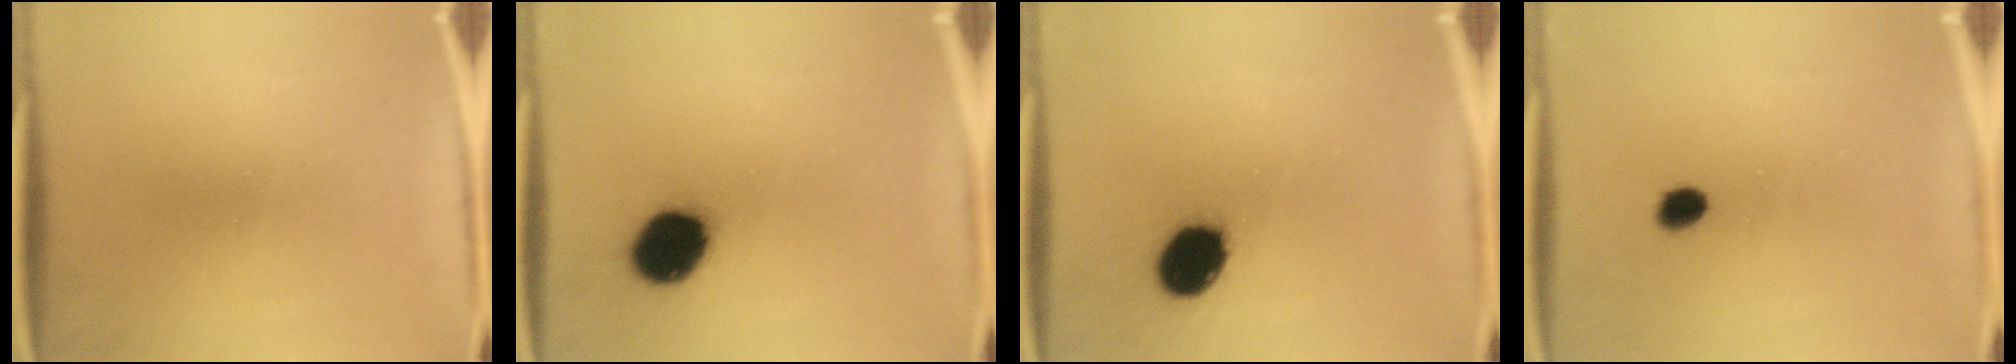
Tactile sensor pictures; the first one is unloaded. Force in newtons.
{"total": 11.8}
{"total": 11.5}
{"total": 2.6}